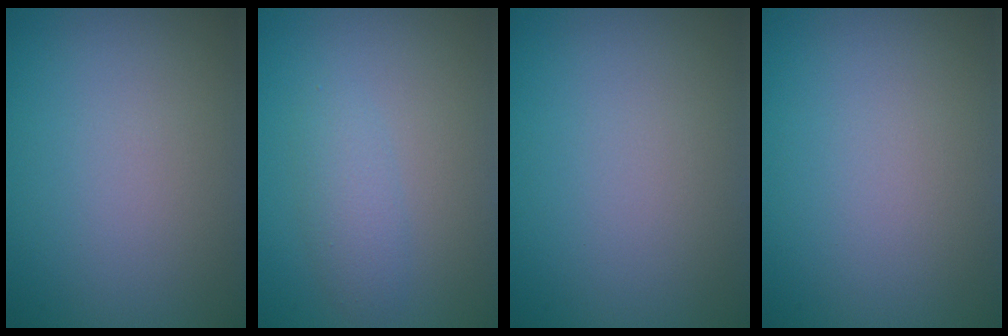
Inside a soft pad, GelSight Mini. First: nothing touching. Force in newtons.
{"total": 2.0, "press": 2.0, "slide": 0.1}
{"total": 0.0}
{"total": 0.0}